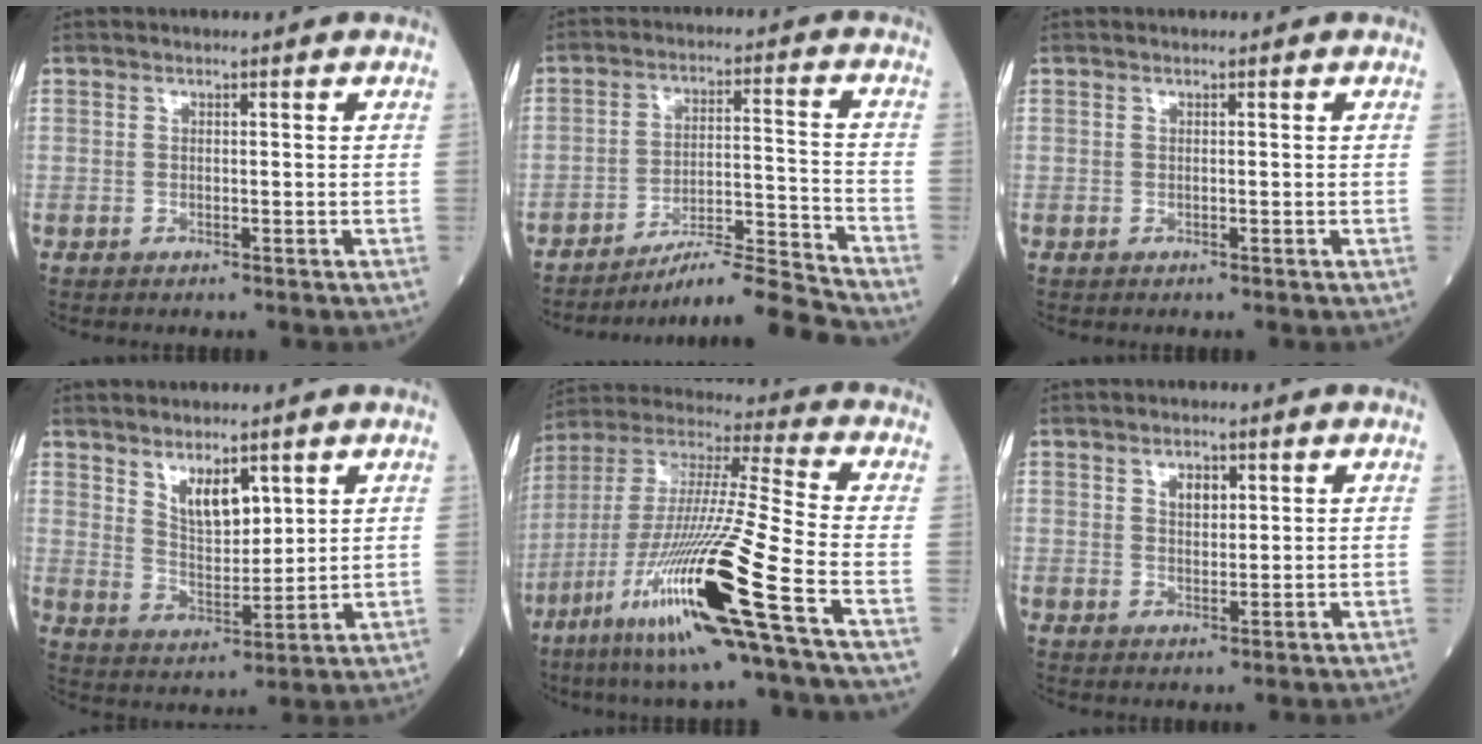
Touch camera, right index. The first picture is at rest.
{"total": 10.7, "force": [-10.0, -2.4, 2.7], "torque": [-0.033, 0.024, -0.170]}
{"total": 0.0}
{"total": 6.5, "force": [3.8, 2.5, 4.6], "torque": [-0.089, -0.006, 0.079]}
{"total": 22.3, "force": [-10.1, -1.0, 19.9], "torque": [-0.411, -0.050, -0.195]}
{"total": 2.6, "force": [1.2, 1.4, 1.9], "torque": [-0.031, 0.002, 0.024]}